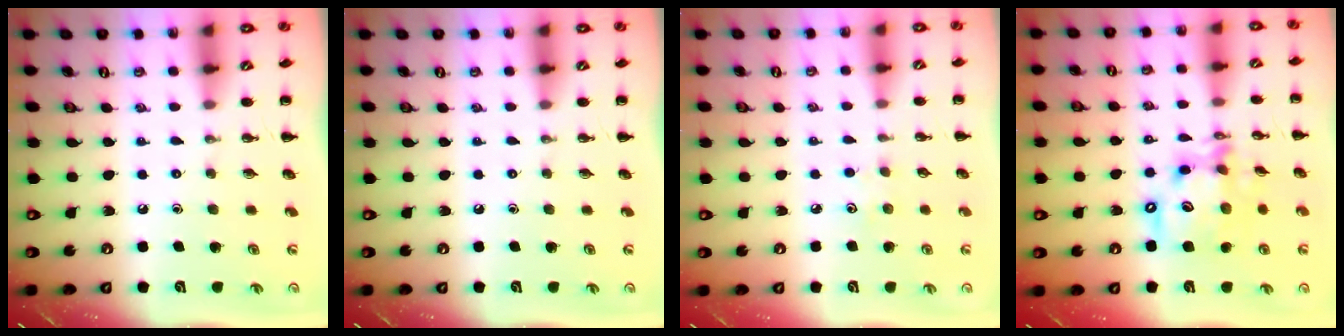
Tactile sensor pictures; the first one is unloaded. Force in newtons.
{"total": 0.0}
{"total": 2.7, "press": 2.6, "slide": 0.7}
{"total": 14.1, "press": 13.6, "slide": 3.7}